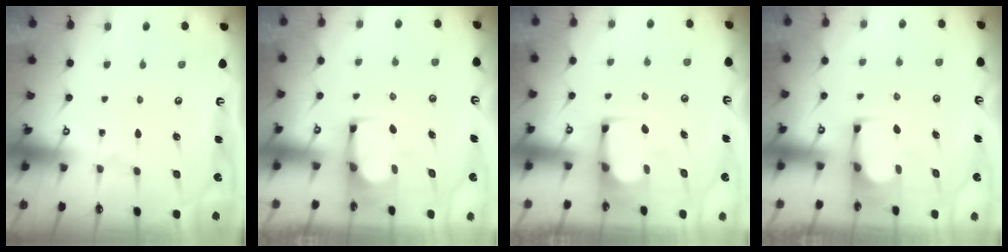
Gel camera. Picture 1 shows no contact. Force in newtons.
{"total": 2.4, "press": 2.4, "slide": 0.2}
{"total": 2.8, "press": 2.8, "slide": 0.1}
{"total": 2.1, "press": 2.1, "slide": 0.1}